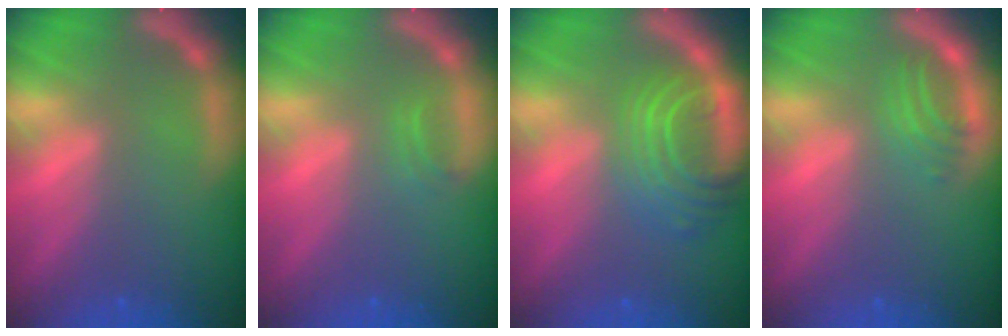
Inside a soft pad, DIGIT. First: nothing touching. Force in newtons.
{"total": 0.9}
{"total": 7.5}
{"total": 2.5}